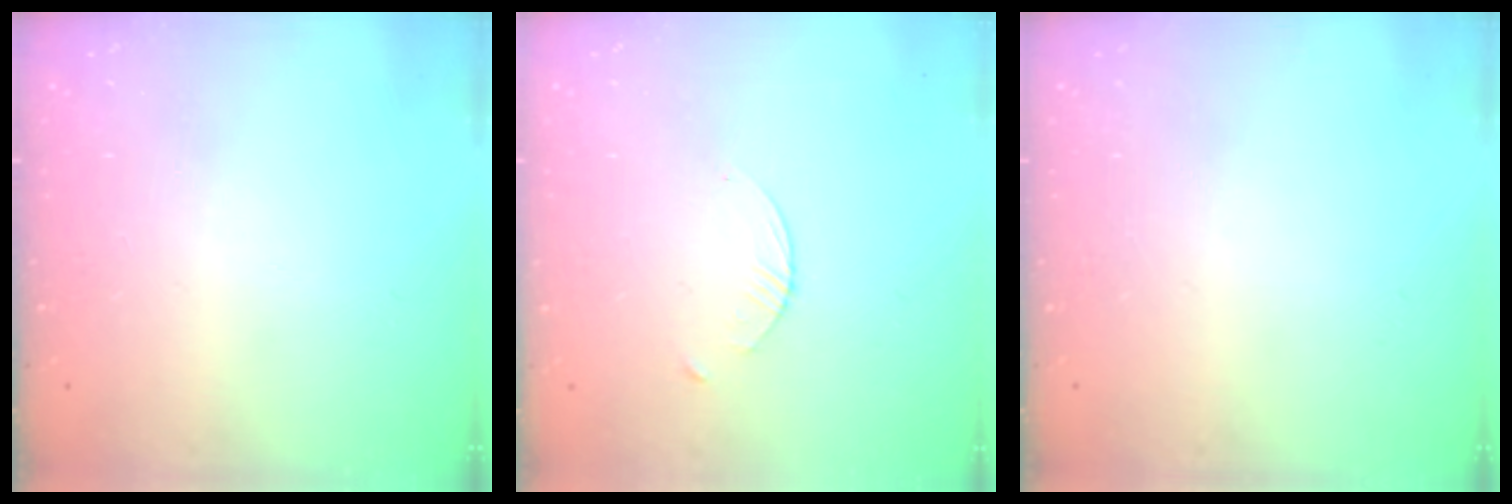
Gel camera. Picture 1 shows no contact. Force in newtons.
{"total": 1.5, "press": 1.5, "slide": 0.2}
{"total": 0.0}